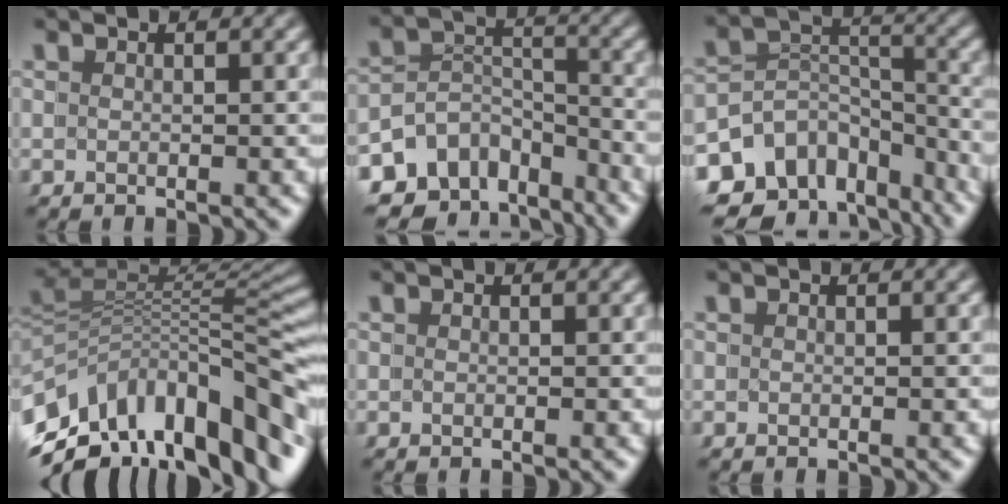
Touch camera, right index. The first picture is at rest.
{"total": 12.1, "force": [-7.8, 8.0, 4.5], "torque": [-0.092, -0.039, -0.127]}
{"total": 11.7, "force": [-6.5, 8.3, 5.1], "torque": [-0.098, -0.032, -0.105]}
{"total": 13.6, "force": [-6.4, 9.0, 7.9], "torque": [-0.154, -0.024, -0.102]}
{"total": 0.0}
{"total": 0.0}